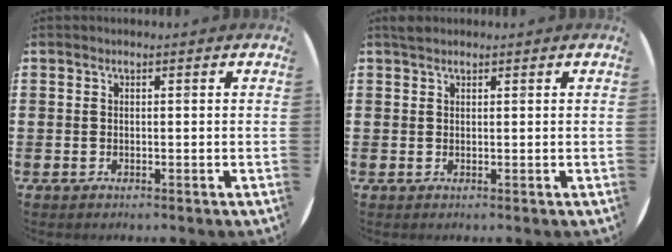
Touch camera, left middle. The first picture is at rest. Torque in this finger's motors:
{"motor_torque": [0.54, -0.50, 0.00, -0.01]}